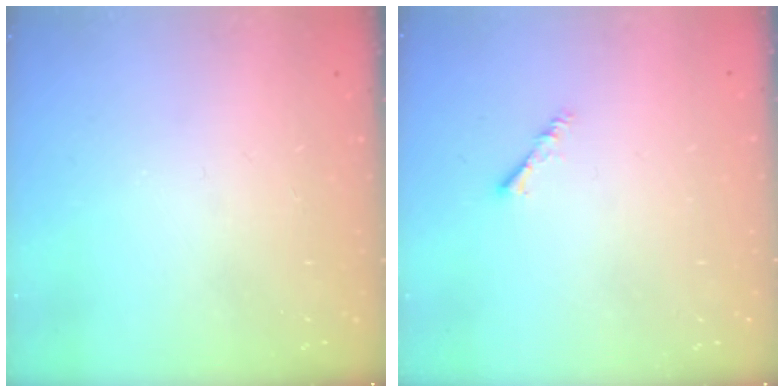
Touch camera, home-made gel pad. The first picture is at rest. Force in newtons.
{"total": 1.5, "press": 1.5, "slide": 0.4}